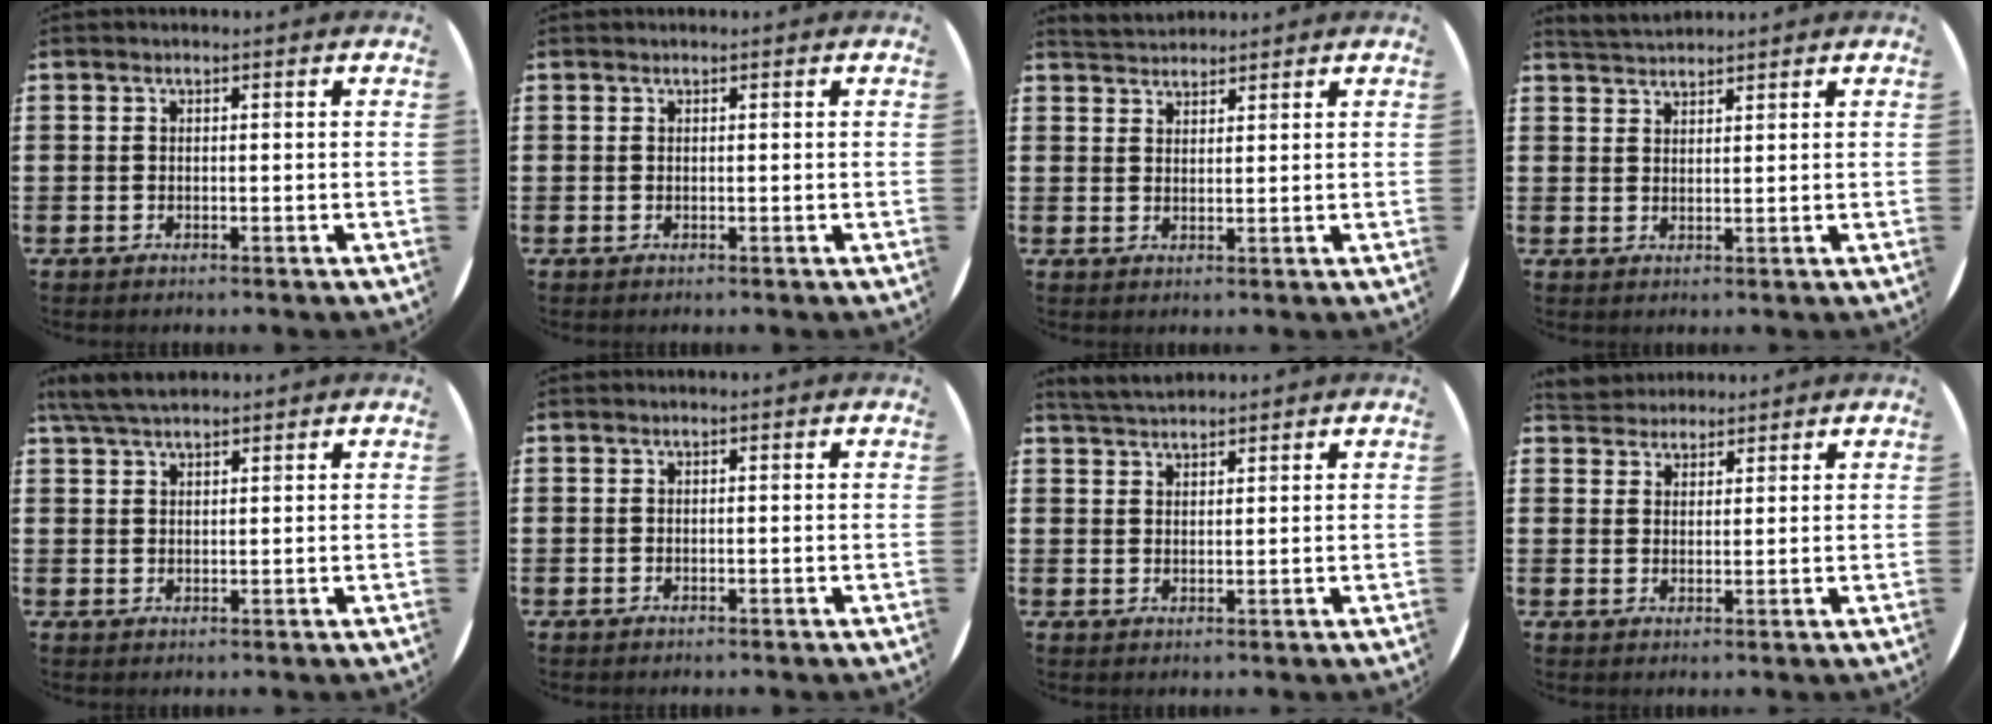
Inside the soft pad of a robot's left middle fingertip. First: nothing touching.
{"total": 0.0}
{"total": 2.7, "force": [2.7, 0.5, -0.3], "torque": [-0.001, -0.005, 0.052]}
{"total": 2.8, "force": [2.8, 0.4, 0.0], "torque": [-0.007, -0.004, 0.054]}
{"total": 4.5, "force": [3.9, 1.1, 2.1], "torque": [-0.050, -0.002, 0.072]}
{"total": 0.0}
{"total": 3.3, "force": [3.2, 0.6, 0.6], "torque": [-0.020, -0.004, 0.061]}
{"total": 3.1, "force": [2.9, 1.1, -0.3], "torque": [-0.002, -0.001, 0.057]}